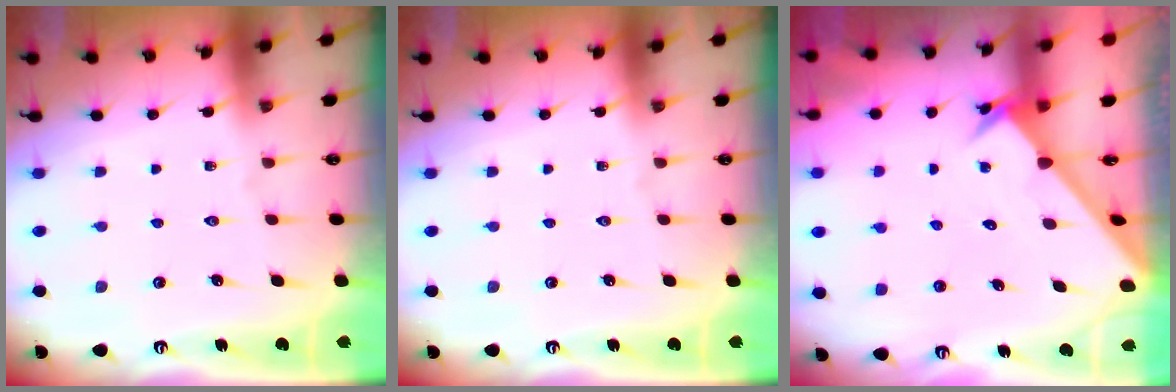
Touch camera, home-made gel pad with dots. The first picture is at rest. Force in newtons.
{"total": 0.0}
{"total": 2.5, "press": 2.5, "slide": 0.2}